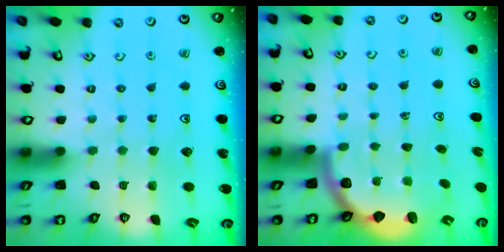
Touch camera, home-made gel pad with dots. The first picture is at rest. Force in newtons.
{"total": 2.5, "press": 2.4, "slide": 0.7}